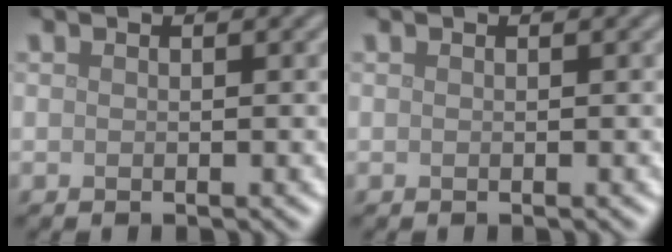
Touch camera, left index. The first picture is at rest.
{"total": 0.0}